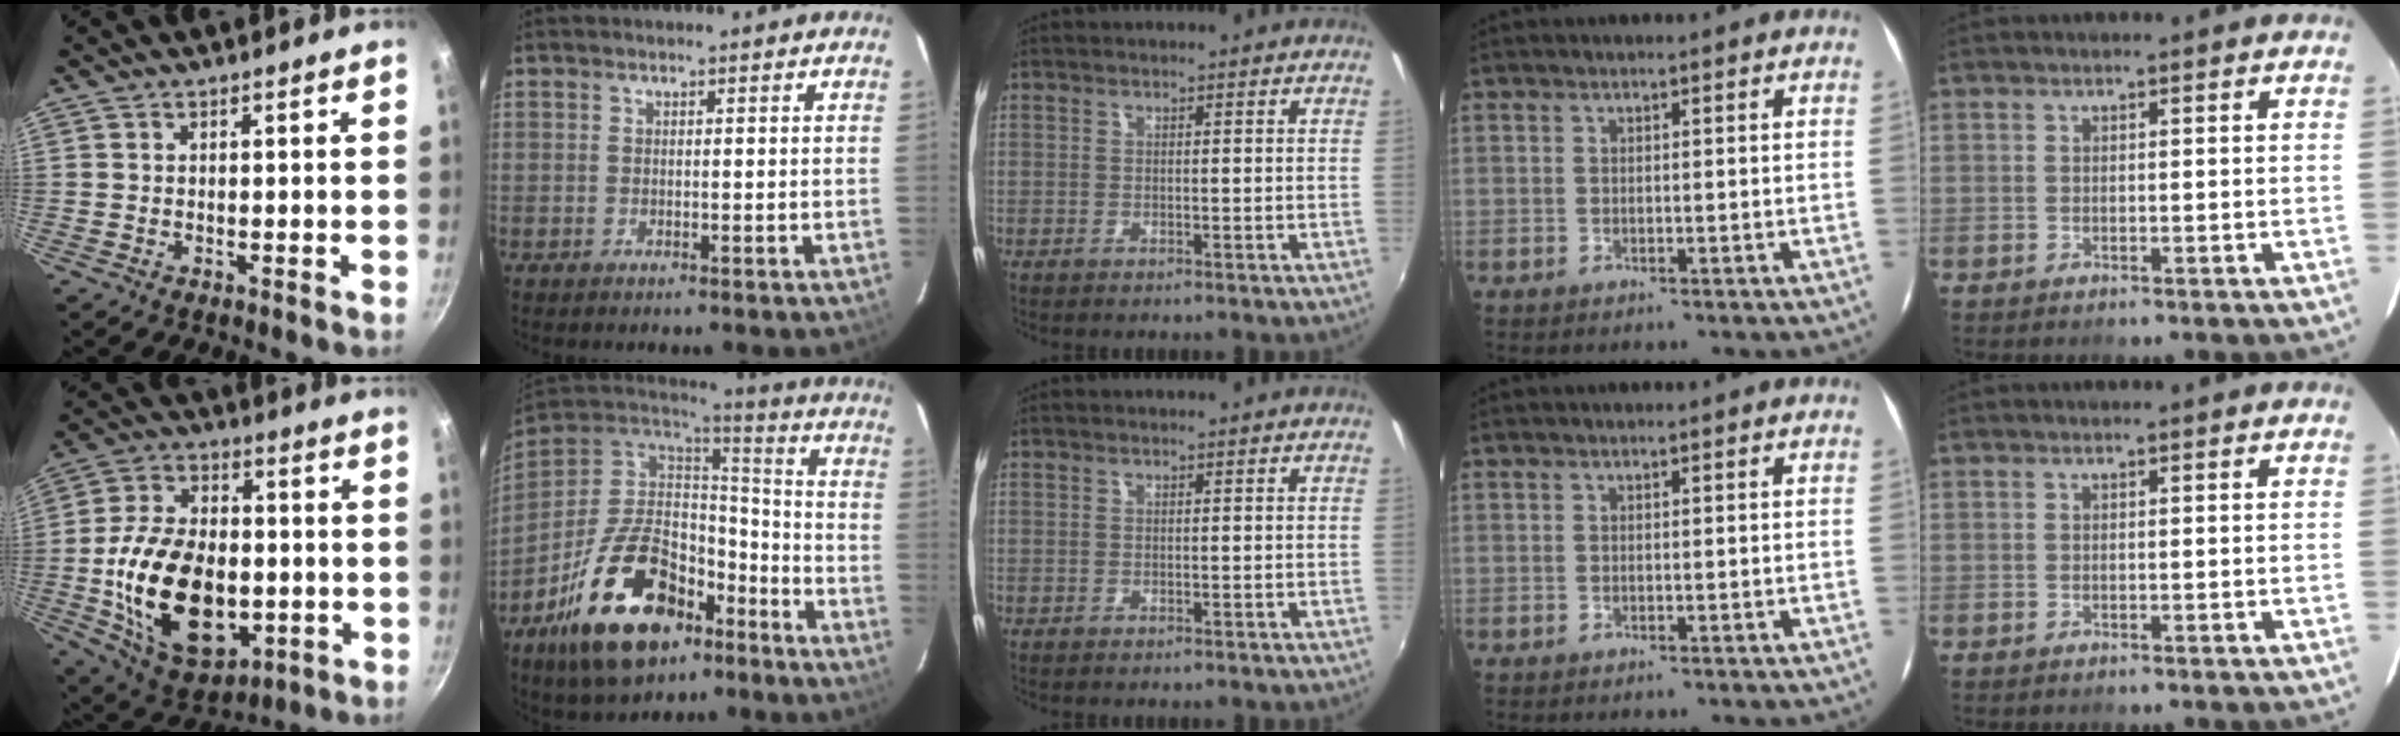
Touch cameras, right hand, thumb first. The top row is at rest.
{"thumb": {"total": 24.1, "force": [-3.6, 15.2, 18.4], "torque": [-0.308, 0.017, -0.046]}, "index": {"total": 24.6, "force": [-13.5, 13.6, 15.4], "torque": [-0.306, 0.007, -0.210]}}